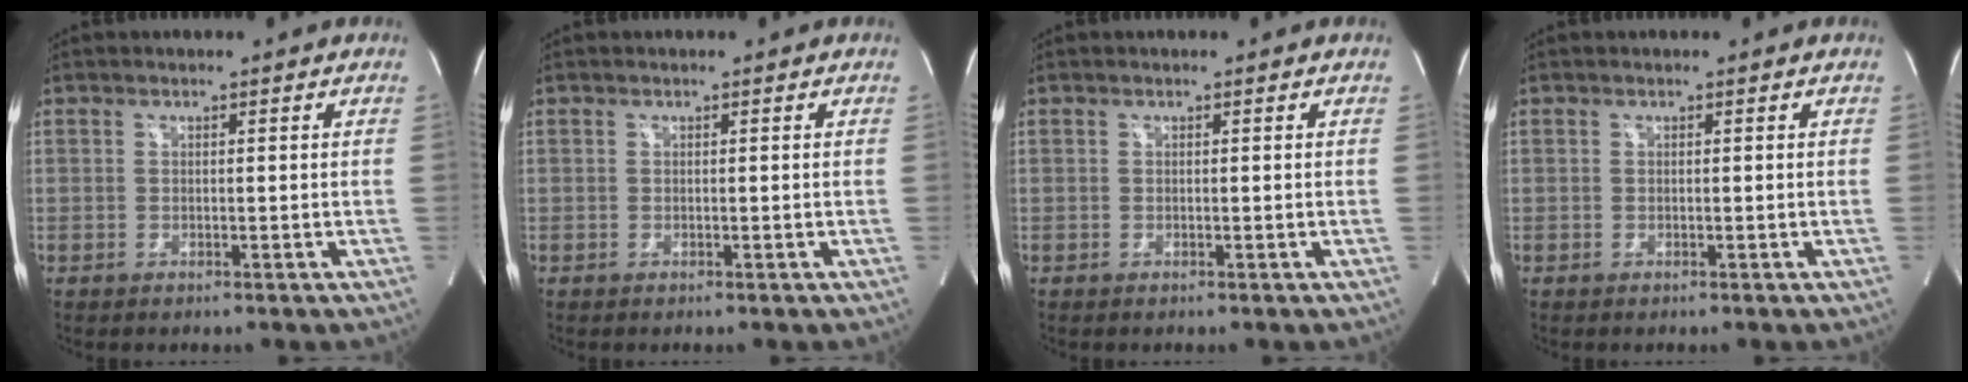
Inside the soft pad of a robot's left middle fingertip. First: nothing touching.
{"total": 0.0}
{"total": 0.0}
{"total": 0.0}